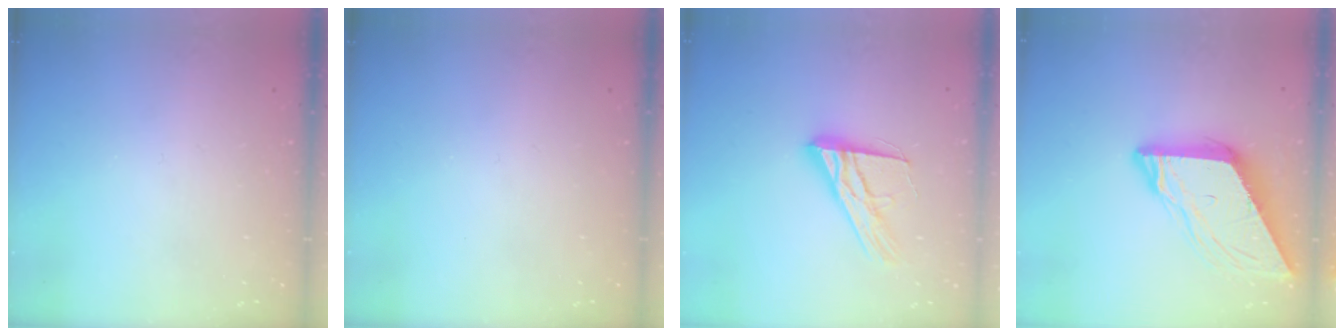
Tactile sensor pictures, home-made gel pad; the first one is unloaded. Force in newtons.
{"total": 0.0}
{"total": 14.0, "press": 14.0, "slide": 1.0}
{"total": 10.0, "press": 10.0, "slide": 0.8}